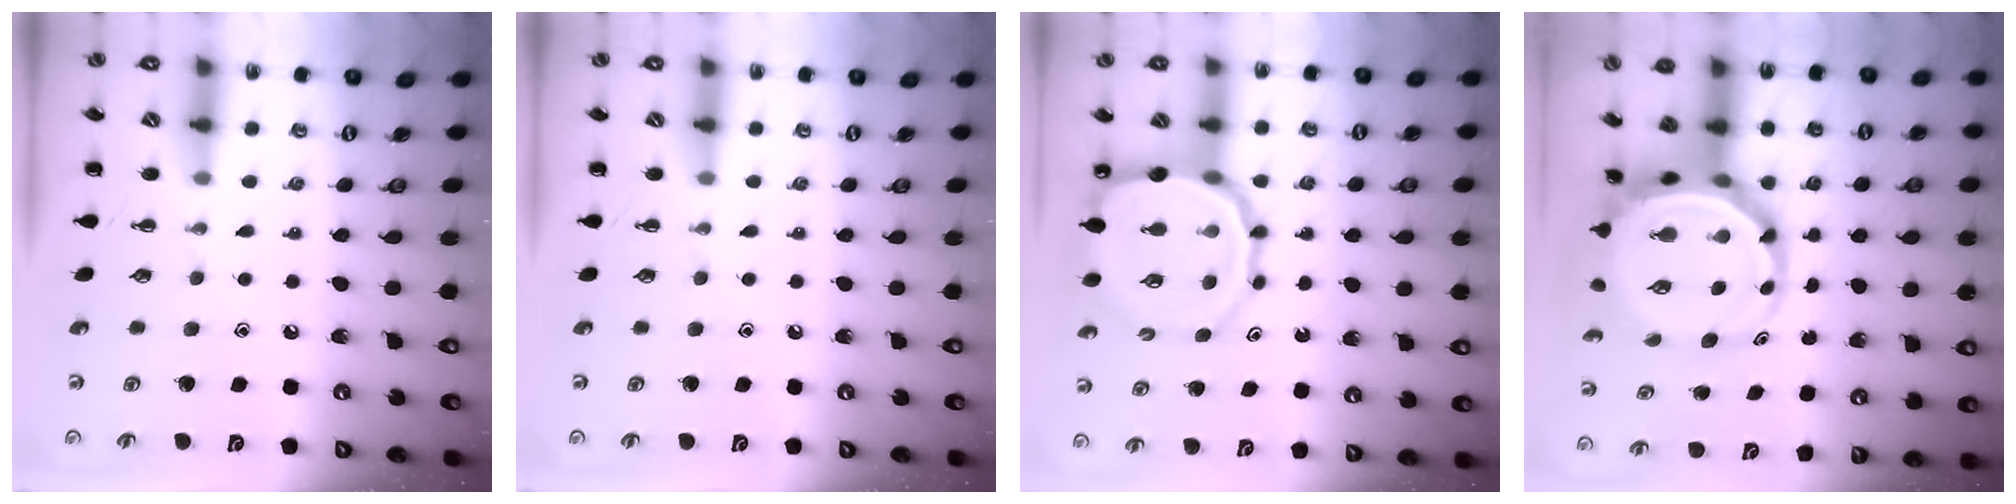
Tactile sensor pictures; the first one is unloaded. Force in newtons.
{"total": 0.0}
{"total": 16.2, "press": 15.9, "slide": 3.2}
{"total": 8.1, "press": 7.8, "slide": 2.2}